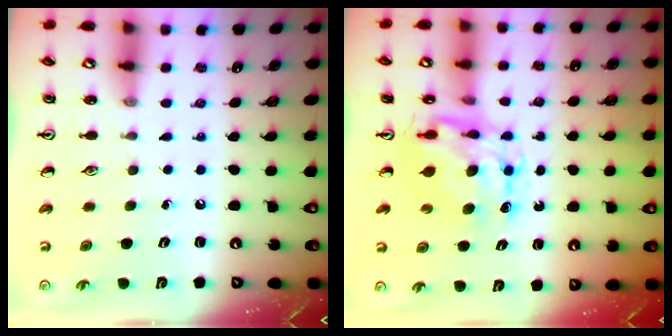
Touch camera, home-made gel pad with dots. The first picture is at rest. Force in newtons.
{"total": 9.1, "press": 9.0, "slide": 0.8}